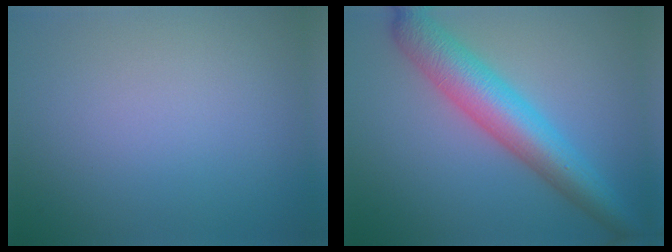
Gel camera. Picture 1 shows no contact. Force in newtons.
{"total": 7.1, "press": 7.1, "slide": 0.1}